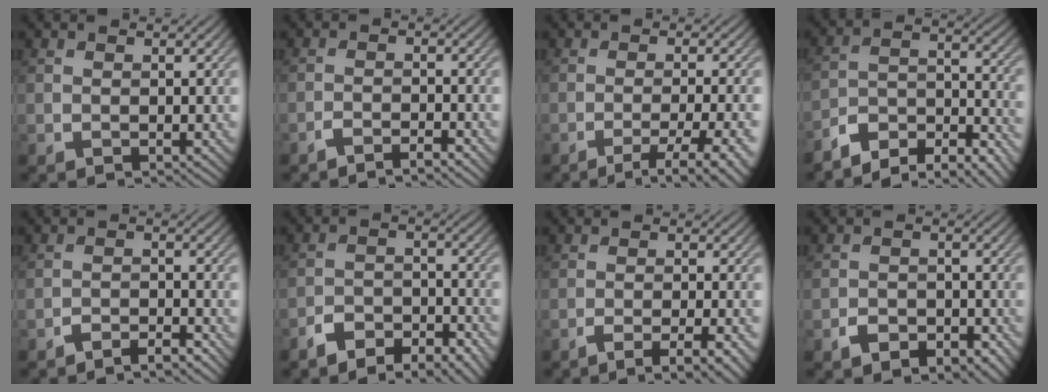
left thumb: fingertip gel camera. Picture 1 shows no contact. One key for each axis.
{"total": 2.8, "fx": -2.4, "fy": 0.3, "fz": 1.4, "tx": -0.021, "ty": 0.003, "tz": -0.051}
{"total": 7.8, "fx": -4.3, "fy": 1.5, "fz": 6.4, "tx": -0.093, "ty": 0.002, "tz": -0.054}
{"total": 9.6, "fx": -8.4, "fy": 2.4, "fz": 4.1, "tx": -0.071, "ty": 0.007, "tz": -0.153}
{"total": 2.7, "fx": -2.4, "fy": 0.4, "fz": 1.2, "tx": -0.019, "ty": 0.004, "tz": -0.047}
{"total": 7.1, "fx": -5.5, "fy": 2.7, "fz": 3.7, "tx": -0.059, "ty": -0.004, "tz": -0.099}
{"total": 5.7, "fx": -3.4, "fy": 1.1, "fz": 4.5, "tx": -0.063, "ty": 0.006, "tz": -0.059}
{"total": 4.4, "fx": -2.8, "fy": 2.5, "fz": 2.4, "tx": -0.040, "ty": -0.005, "tz": -0.049}